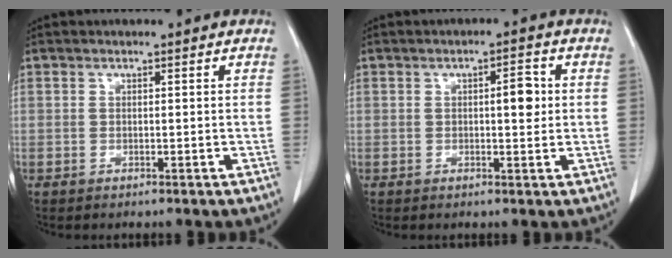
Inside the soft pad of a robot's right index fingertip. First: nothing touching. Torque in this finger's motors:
{"motor_torque": [0.51, -0.04, 0.06, 0.03]}